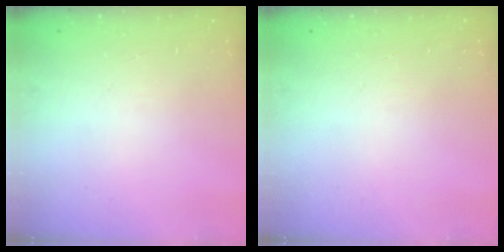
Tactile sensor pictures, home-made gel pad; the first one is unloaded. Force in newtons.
{"total": 0.0}